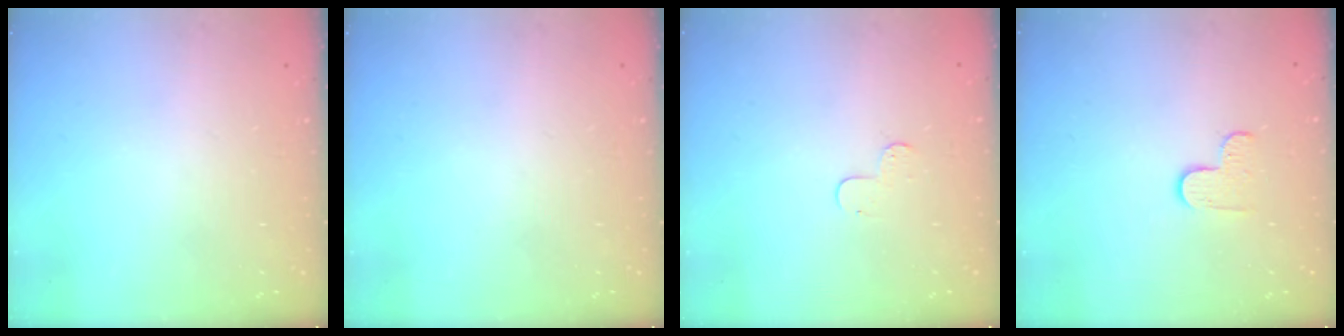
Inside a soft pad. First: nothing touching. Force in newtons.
{"total": 0.0}
{"total": 3.9, "press": 3.8, "slide": 0.5}
{"total": 4.2, "press": 4.1, "slide": 0.4}